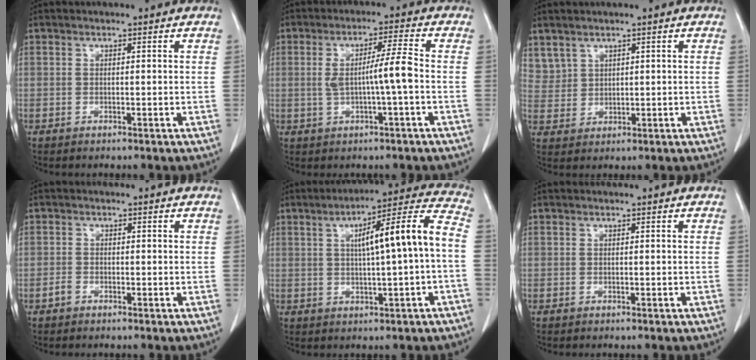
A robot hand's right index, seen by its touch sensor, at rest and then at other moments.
{"total": 5.9, "force": [-0.5, -0.4, 5.9], "torque": [-0.107, 0.007, -0.007]}
{"total": 4.2, "force": [3.1, 2.8, 0.5], "torque": [-0.014, 0.005, 0.073]}
{"total": 1.1, "force": [-0.7, 0.9, 0.2], "torque": [-0.006, 0.003, -0.015]}
{"total": 12.7, "force": [0.7, 0.4, 12.7], "torque": [-0.186, 0.029, 0.010]}
{"total": 0.0}